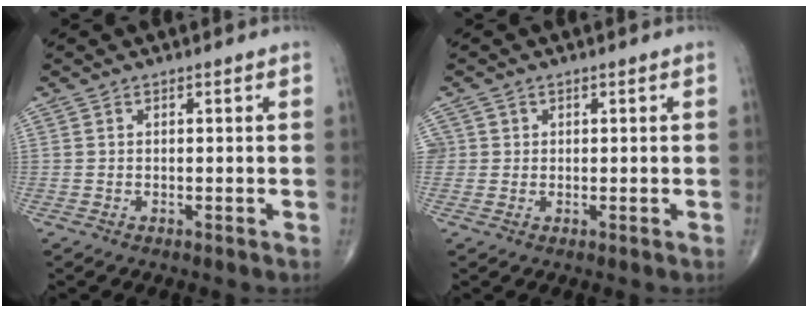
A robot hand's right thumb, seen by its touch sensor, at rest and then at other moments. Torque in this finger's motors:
{"motor_torque": [0.19, 0.22, 0.90, 0.66, 0.12]}